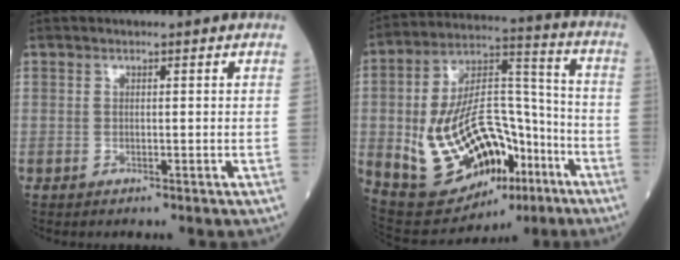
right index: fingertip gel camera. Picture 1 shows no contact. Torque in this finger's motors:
{"motor_torque": [1.68, -0.46, 1.05, 0.21]}